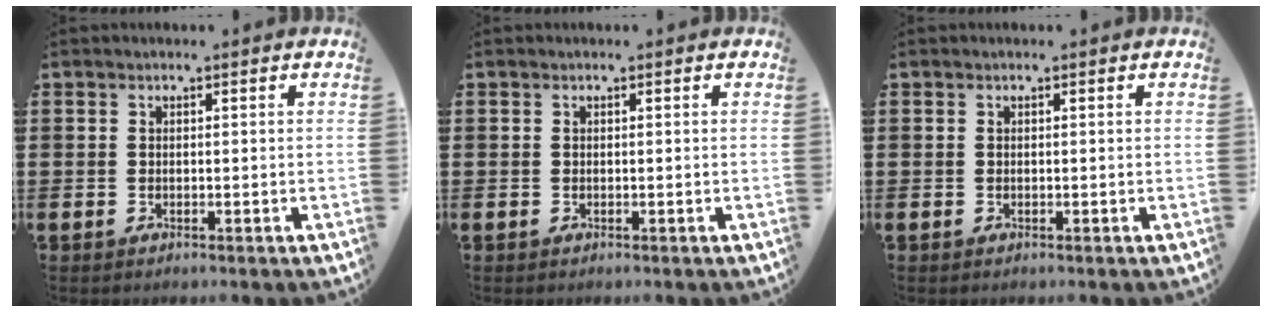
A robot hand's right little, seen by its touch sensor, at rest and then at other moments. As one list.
[{"total": 0.0}, {"total": 0.0}]